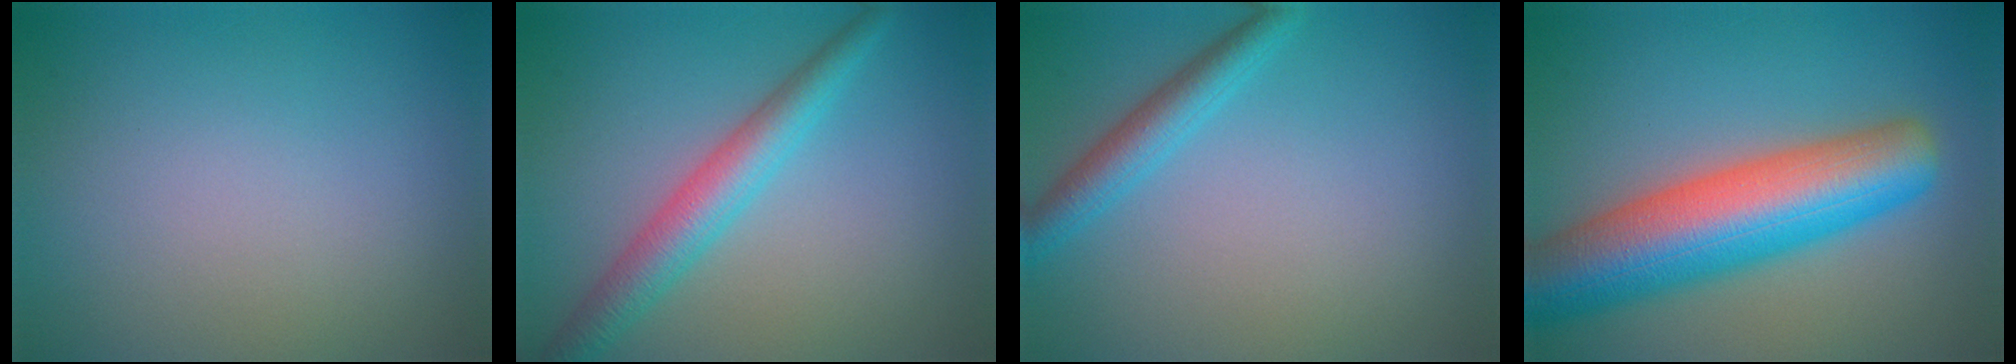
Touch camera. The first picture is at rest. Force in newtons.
{"total": 4.2, "press": 4.2, "slide": 0.1}
{"total": 3.0, "press": 2.9, "slide": 0.2}
{"total": 11.1, "press": 11.1, "slide": 0.5}